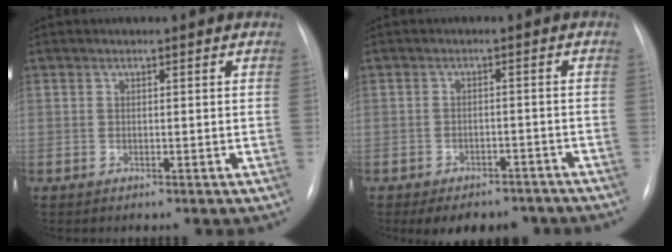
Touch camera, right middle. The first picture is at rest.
{"total": 9.2, "force": [-7.4, 4.5, 3.0], "torque": [-0.031, 0.013, -0.087]}